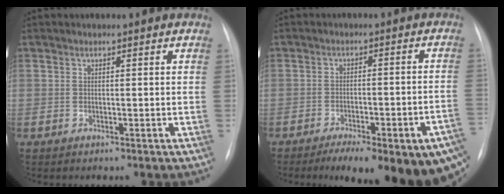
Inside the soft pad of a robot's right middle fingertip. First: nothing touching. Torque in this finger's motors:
{"motor_torque": [1.28, -0.85, 0.76, 0.18]}